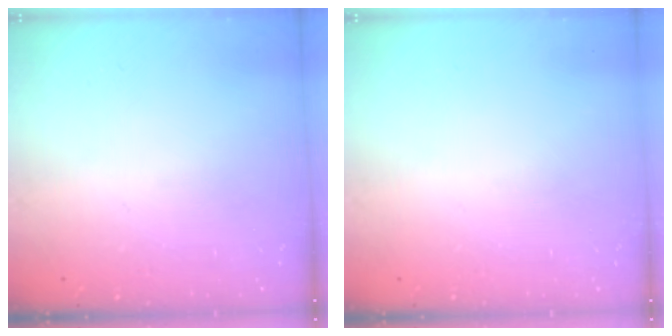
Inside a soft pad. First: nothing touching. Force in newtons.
{"total": 0.0}